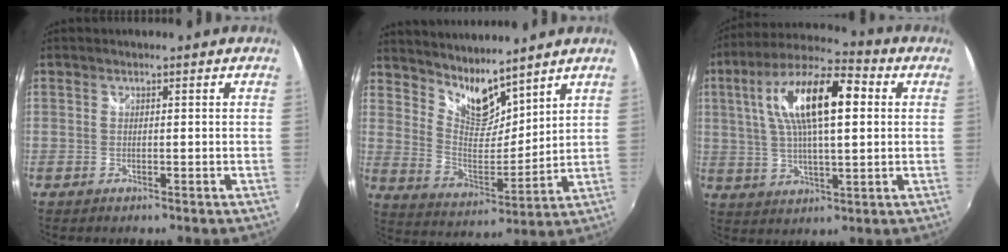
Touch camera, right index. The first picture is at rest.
{"total": 10.1, "force": [8.6, 3.0, 4.3], "torque": [-0.073, -0.011, 0.166]}
{"total": 17.0, "force": [4.2, 5.7, 15.5], "torque": [-0.284, 0.026, 0.066]}